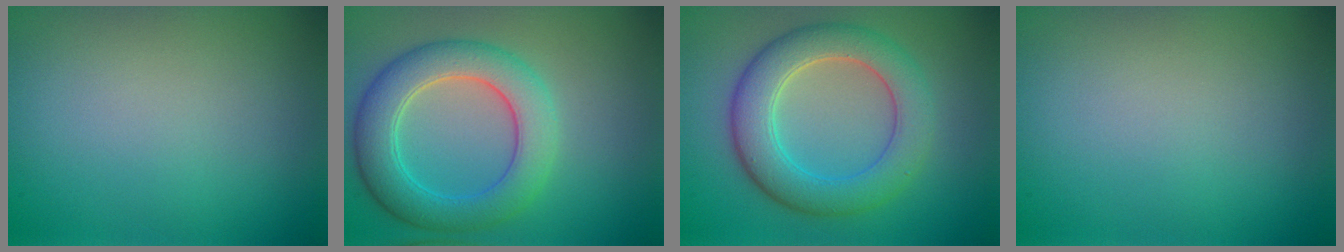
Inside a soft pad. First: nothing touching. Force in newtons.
{"total": 6.2, "press": 6.2, "slide": 0.2}
{"total": 6.3, "press": 6.2, "slide": 0.6}
{"total": 0.0}